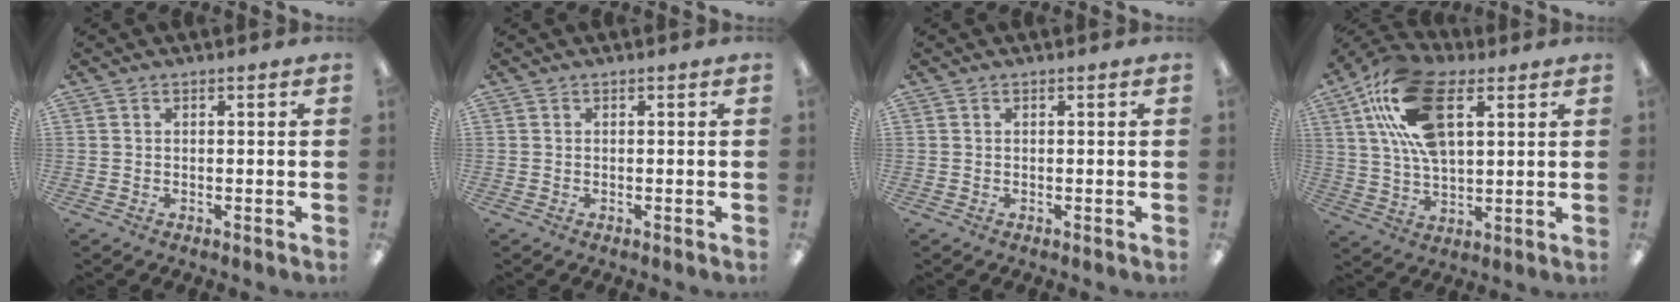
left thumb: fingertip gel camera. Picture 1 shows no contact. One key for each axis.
{"total": 0.0}
{"total": 0.0}
{"total": 19.6, "fx": 8.4, "fy": 10.2, "fz": 14.5, "tx": -0.290, "ty": -0.014, "tz": 0.148}